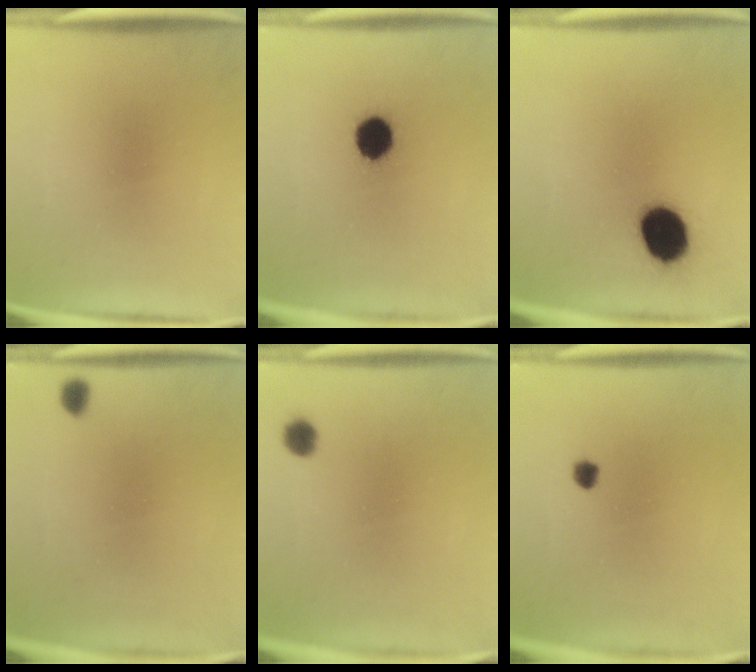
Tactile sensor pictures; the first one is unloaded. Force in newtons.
{"total": 8.4}
{"total": 13.1}
{"total": 1.3}
{"total": 2.6}
{"total": 1.9}